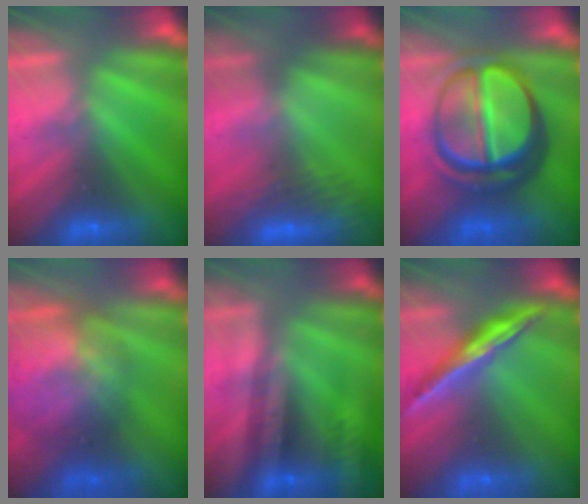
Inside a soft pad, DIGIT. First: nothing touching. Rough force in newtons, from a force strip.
{"total": 2.8}
{"total": 7.1}
{"total": 8.8}
{"total": 2.6}
{"total": 1.6}